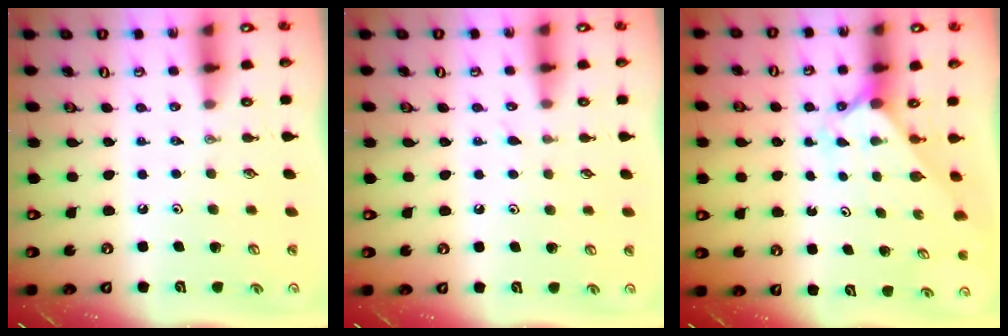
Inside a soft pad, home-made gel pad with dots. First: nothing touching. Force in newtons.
{"total": 5.2, "press": 5.2, "slide": 0.5}
{"total": 1.5, "press": 1.5, "slide": 0.1}